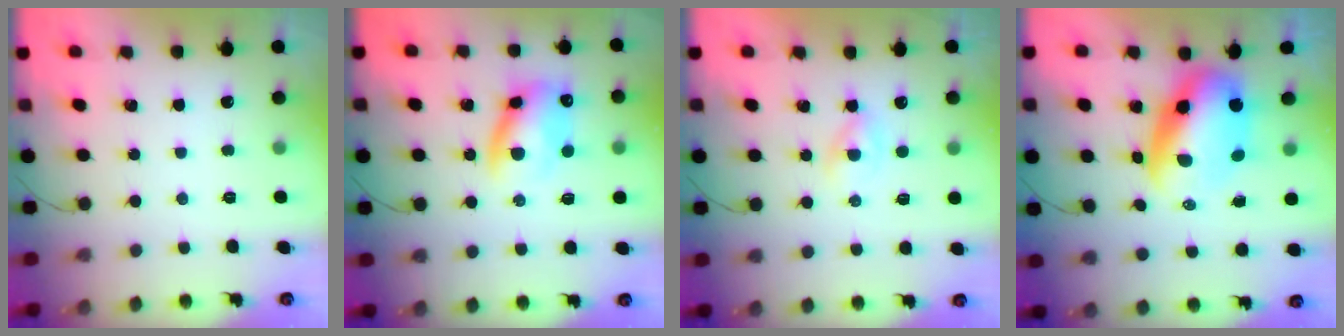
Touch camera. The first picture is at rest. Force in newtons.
{"total": 12.0, "press": 11.6, "slide": 3.1}
{"total": 1.9, "press": 1.6, "slide": 0.9}
{"total": 10.5, "press": 10.2, "slide": 2.4}